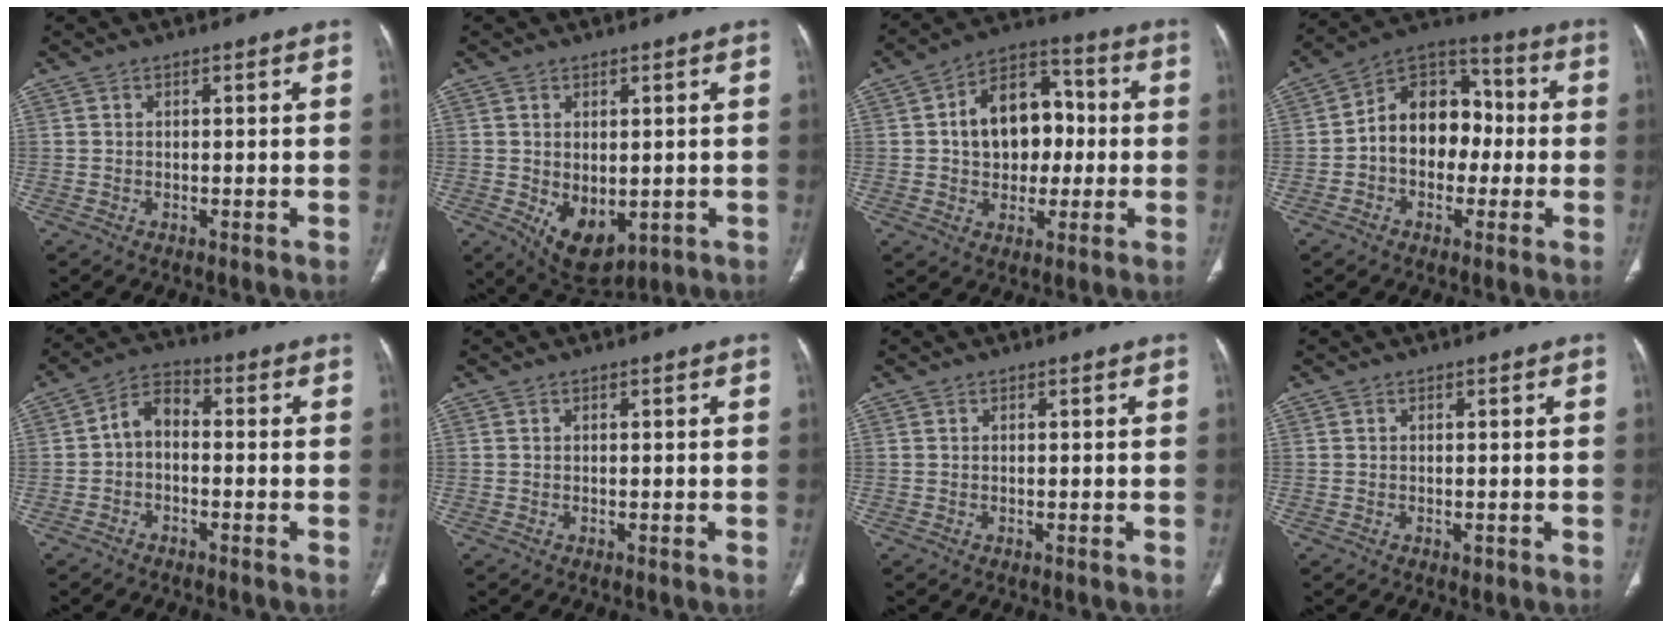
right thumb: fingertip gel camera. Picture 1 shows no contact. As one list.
[{"total": 8.5, "force": [-1.5, 5.3, 6.5], "torque": [-0.086, -0.014, 0.002]}, {"total": 14.1, "force": [0.6, 10.2, 9.7], "torque": [-0.107, 0.031, 0.005]}, {"total": 13.7, "force": [-0.9, 10.0, 9.3], "torque": [-0.105, 0.045, -0.029]}, {"total": 5.5, "force": [-0.8, 3.6, 4.1], "torque": [-0.063, 0.026, -0.030]}, {"total": 0.0}, {"total": 0.0}, {"total": 0.7, "force": [-0.2, 0.5, 0.4], "torque": [-0.005, -0.001, 0.000]}]